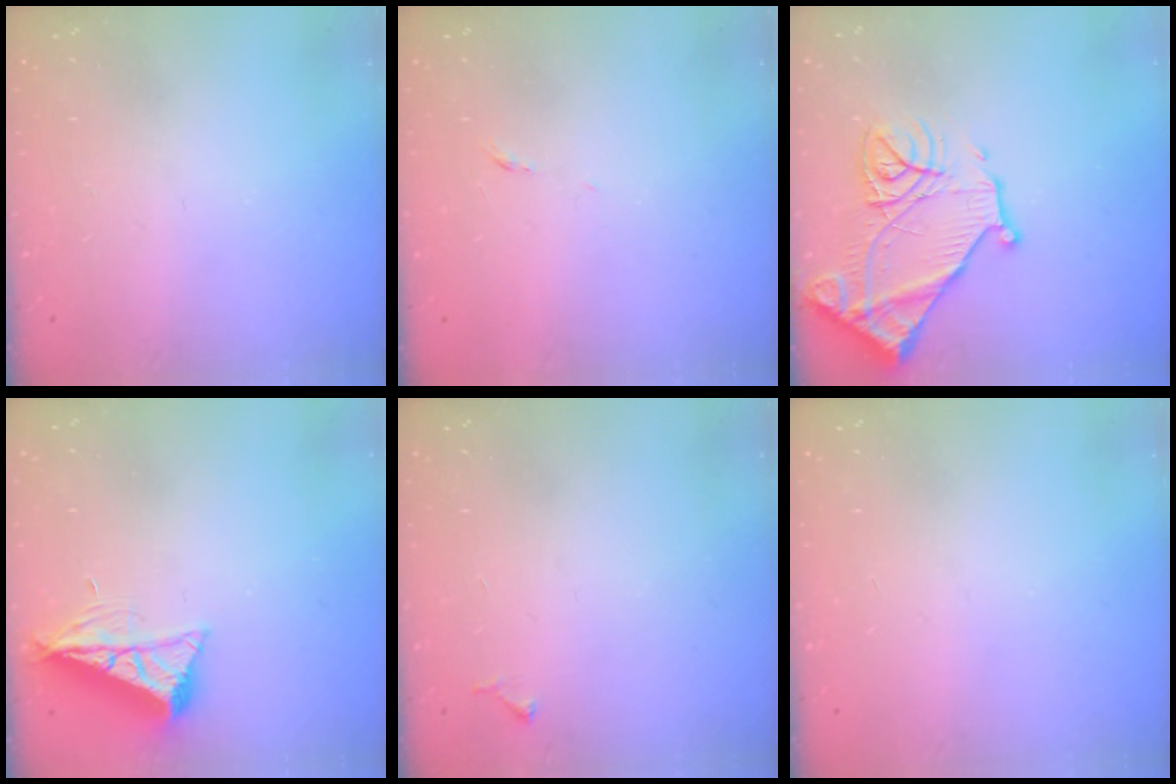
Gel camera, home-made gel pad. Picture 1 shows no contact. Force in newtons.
{"total": 3.9, "press": 3.8, "slide": 0.9}
{"total": 17.7, "press": 17.7, "slide": 1.5}
{"total": 7.7, "press": 7.6, "slide": 0.8}
{"total": 4.2, "press": 4.1, "slide": 0.4}
{"total": 0.0}